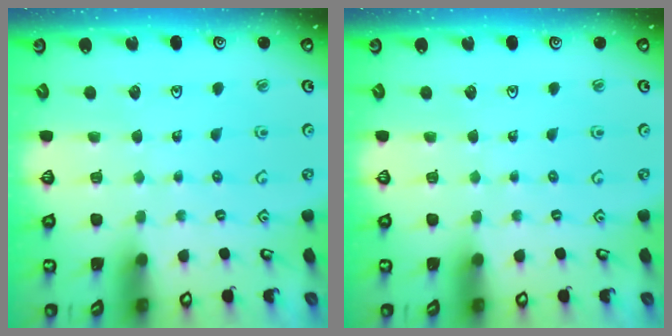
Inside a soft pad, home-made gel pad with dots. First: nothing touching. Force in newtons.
{"total": 0.0}